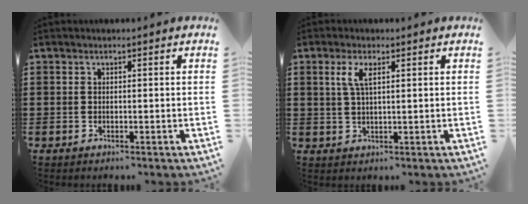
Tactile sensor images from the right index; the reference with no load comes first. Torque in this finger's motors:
{"motor_torque": [0.63, 0.03, 0.12, 0.11]}